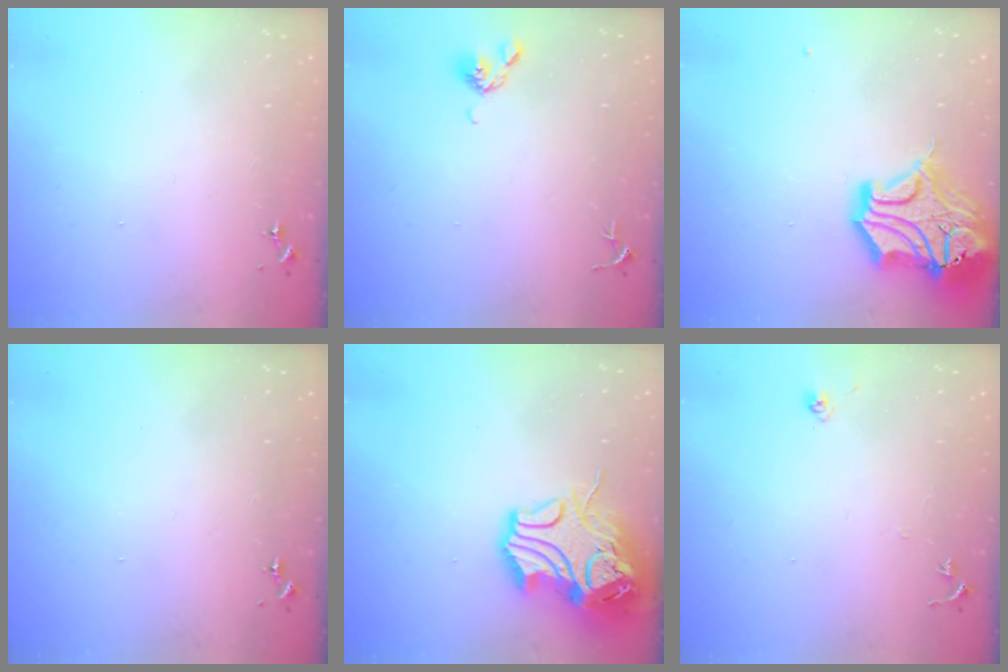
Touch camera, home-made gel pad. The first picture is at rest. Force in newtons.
{"total": 4.4, "press": 4.3, "slide": 0.9}
{"total": 18.3, "press": 18.2, "slide": 2.4}
{"total": 0.0}
{"total": 17.6, "press": 17.4, "slide": 2.5}
{"total": 6.2, "press": 6.1, "slide": 0.5}